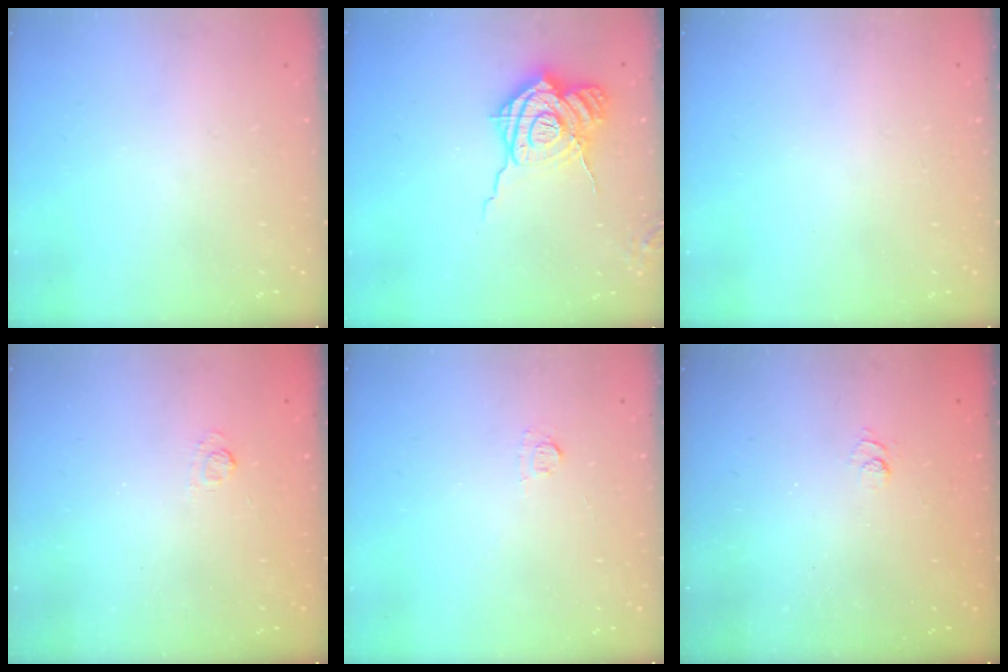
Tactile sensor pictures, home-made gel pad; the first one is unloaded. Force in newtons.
{"total": 17.1, "press": 17.0, "slide": 1.6}
{"total": 0.0}
{"total": 2.4, "press": 1.9, "slide": 1.4}
{"total": 3.9, "press": 3.9, "slide": 0.5}
{"total": 2.4, "press": 1.9, "slide": 1.4}